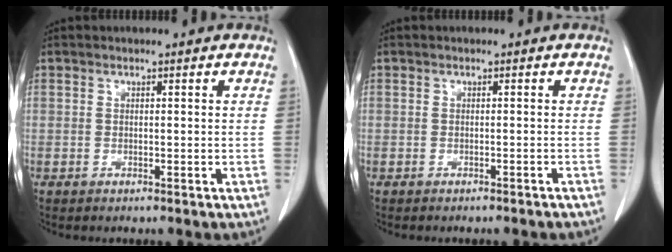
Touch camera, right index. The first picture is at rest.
{"total": 2.6, "force": [-2.4, 0.1, 0.9], "torque": [-0.014, -0.002, -0.028]}